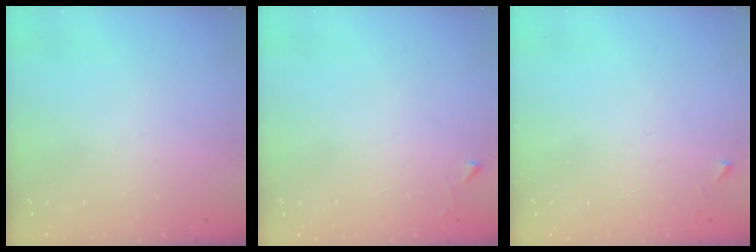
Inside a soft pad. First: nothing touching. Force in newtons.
{"total": 2.3, "press": 2.3, "slide": 0.4}
{"total": 2.6, "press": 2.6, "slide": 0.3}